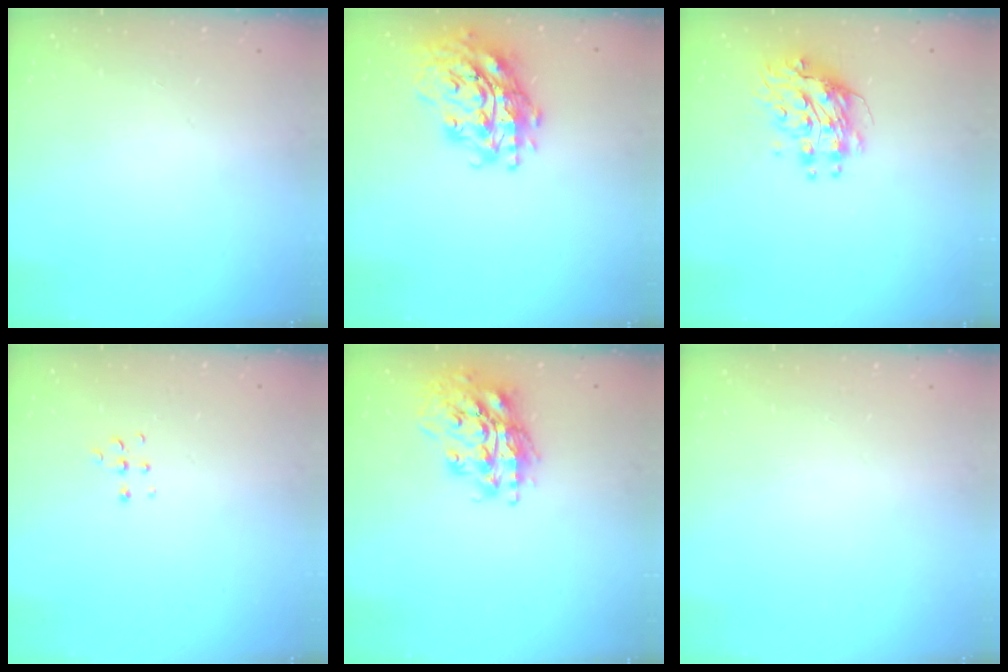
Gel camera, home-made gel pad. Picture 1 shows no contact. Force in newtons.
{"total": 21.0, "press": 20.9, "slide": 2.7}
{"total": 9.0, "press": 9.0, "slide": 0.9}
{"total": 4.4, "press": 4.4, "slide": 0.3}
{"total": 17.4, "press": 17.3, "slide": 2.4}
{"total": 0.0}